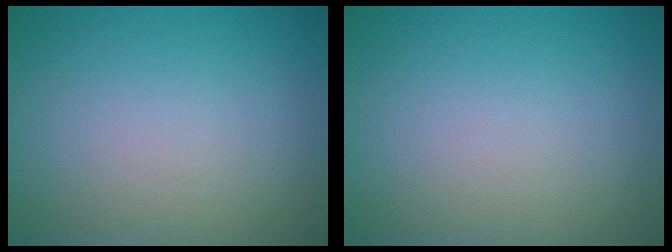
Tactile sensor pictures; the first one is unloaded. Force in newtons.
{"total": 0.0}